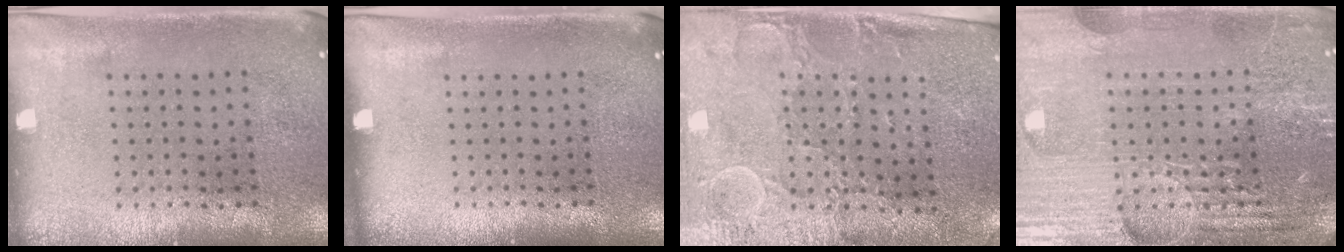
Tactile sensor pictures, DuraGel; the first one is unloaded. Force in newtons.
{"total": 0.0}
{"total": 2.9, "press": 2.6, "slide": 1.3}
{"total": 5.1, "press": 4.8, "slide": 1.9}